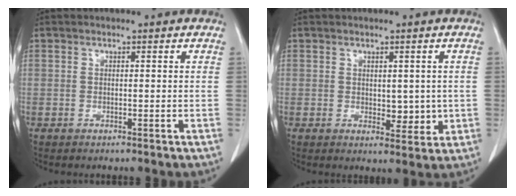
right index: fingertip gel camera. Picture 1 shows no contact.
{"total": 3.7, "force": [0.1, 2.2, 3.0], "torque": [-0.030, -0.006, 0.013]}